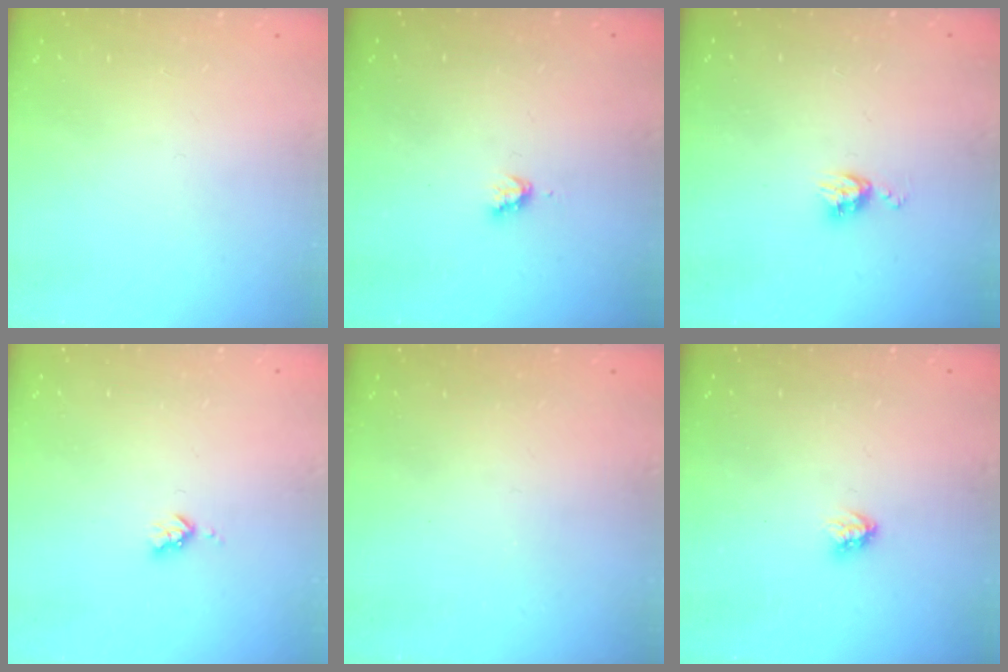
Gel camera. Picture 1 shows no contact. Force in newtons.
{"total": 2.8, "press": 2.8, "slide": 0.3}
{"total": 6.1, "press": 6.1, "slide": 0.6}
{"total": 3.0, "press": 3.0, "slide": 0.3}
{"total": 0.0}
{"total": 3.0, "press": 2.9, "slide": 0.4}